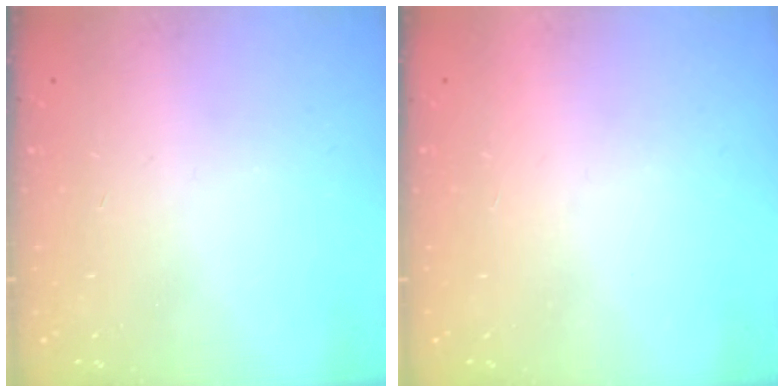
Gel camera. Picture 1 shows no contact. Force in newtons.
{"total": 1.5, "press": 1.5, "slide": 0.1}